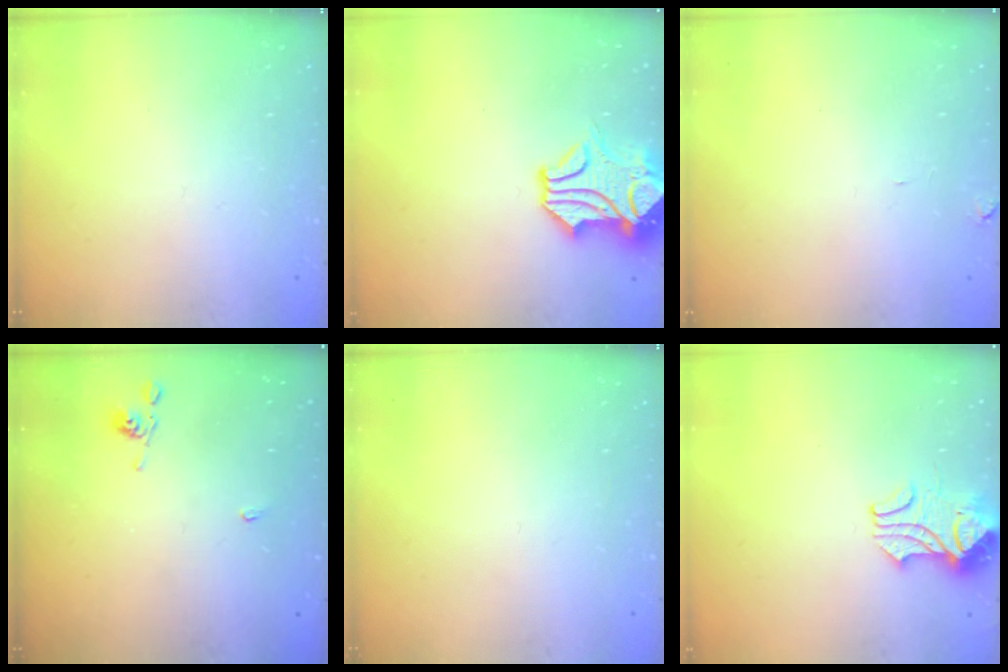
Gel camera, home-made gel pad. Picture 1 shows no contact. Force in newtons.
{"total": 3.3, "press": 3.0, "slide": 1.5}
{"total": 1.3, "press": 1.2, "slide": 0.5}
{"total": 2.1, "press": 2.1, "slide": 0.5}
{"total": 0.0}
{"total": 2.2, "press": 2.1, "slide": 0.8}